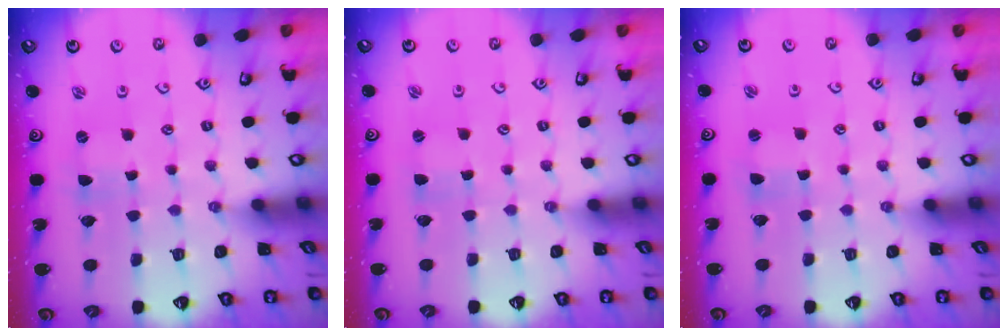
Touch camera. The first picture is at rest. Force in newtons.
{"total": 0.8, "press": 0.8, "slide": 0.0}
{"total": 1.2, "press": 1.1, "slide": 0.2}